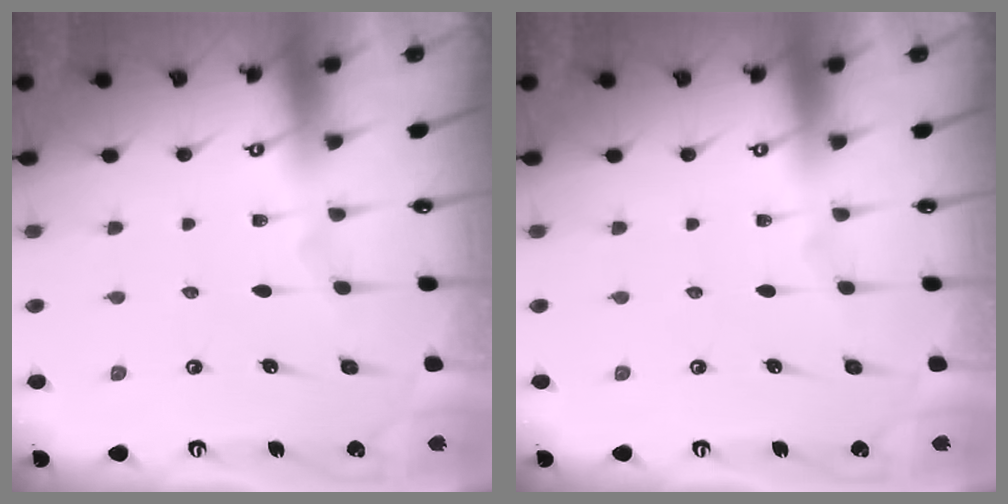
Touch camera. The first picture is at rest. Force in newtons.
{"total": 0.0}